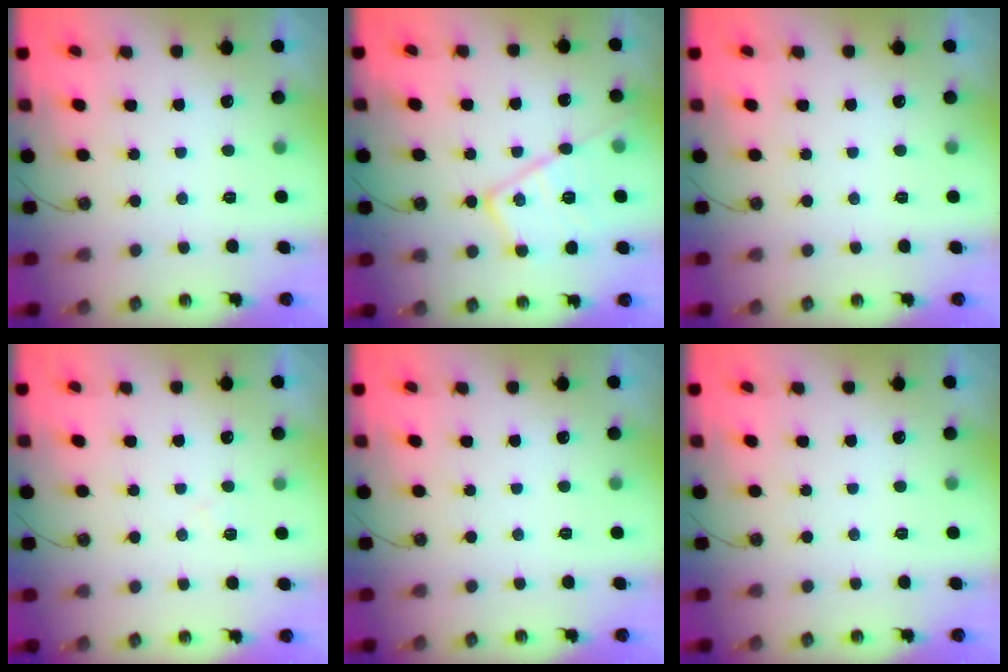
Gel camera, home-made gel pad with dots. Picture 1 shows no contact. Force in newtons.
{"total": 16.7, "press": 16.6, "slide": 1.1}
{"total": 0.0}
{"total": 5.2, "press": 5.1, "slide": 0.7}
{"total": 0.0}
{"total": 0.0}